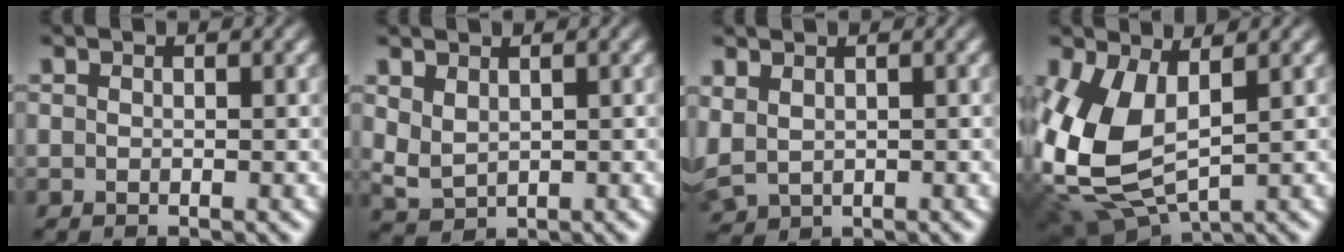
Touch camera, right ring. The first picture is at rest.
{"total": 2.2, "force": [1.0, 1.8, 0.9], "torque": [-0.040, -0.019, 0.036]}
{"total": 2.4, "force": [0.6, 2.1, 0.9], "torque": [-0.041, -0.013, 0.029]}
{"total": 8.7, "force": [0.1, 6.4, 6.0], "torque": [-0.177, -0.046, 0.028]}